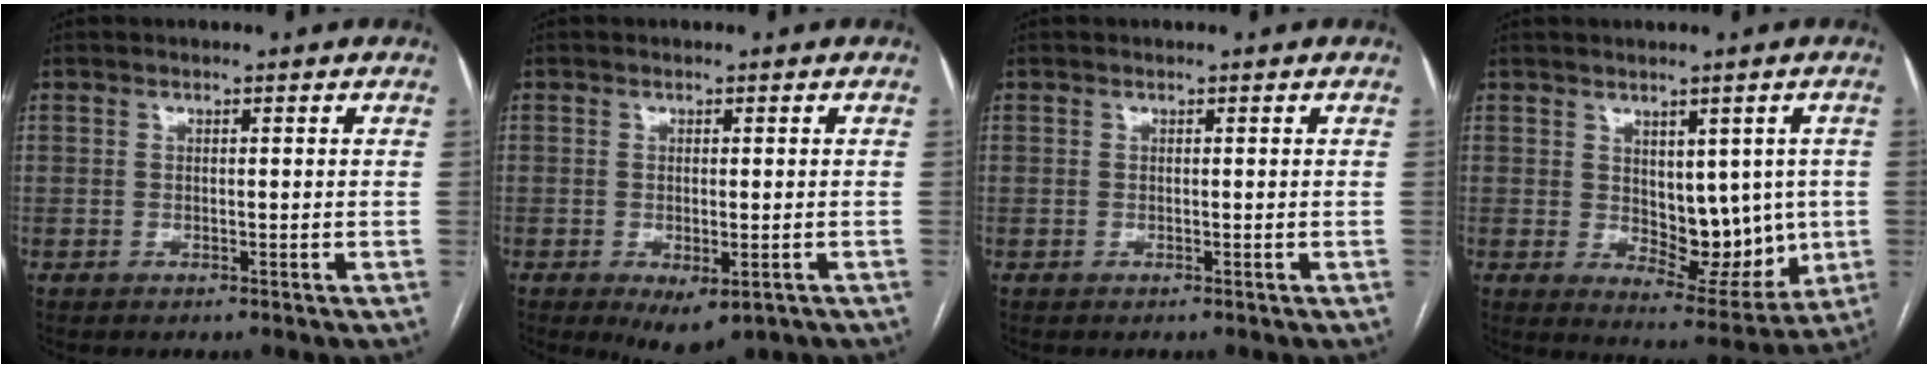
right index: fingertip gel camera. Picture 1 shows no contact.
{"total": 5.3, "force": [-2.6, 2.0, 4.1], "torque": [-0.055, -0.011, -0.026]}
{"total": 0.0}
{"total": 9.6, "force": [0.3, 5.4, 7.9], "torque": [-0.090, -0.005, 0.026]}